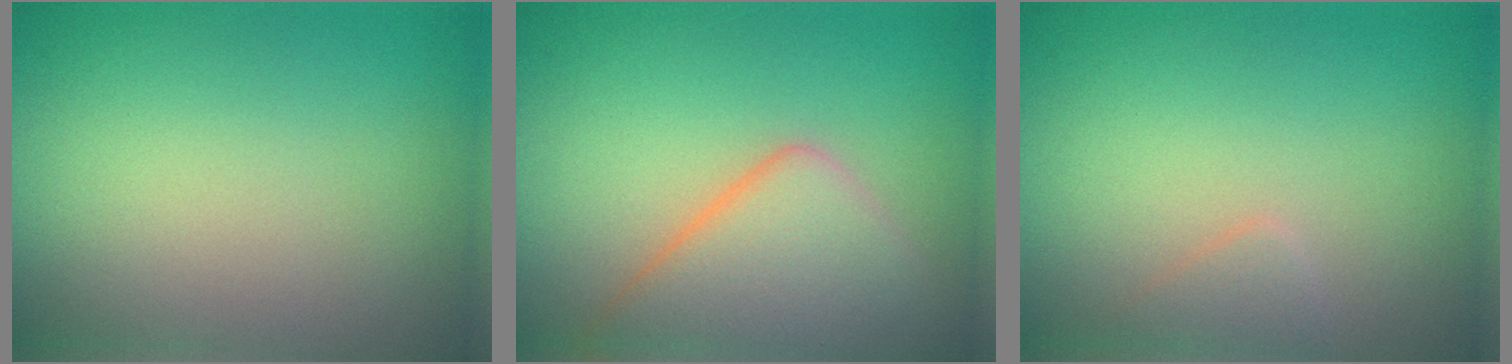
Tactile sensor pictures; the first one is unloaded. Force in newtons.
{"total": 6.6, "press": 6.6, "slide": 0.4}
{"total": 1.2, "press": 1.1, "slide": 0.1}